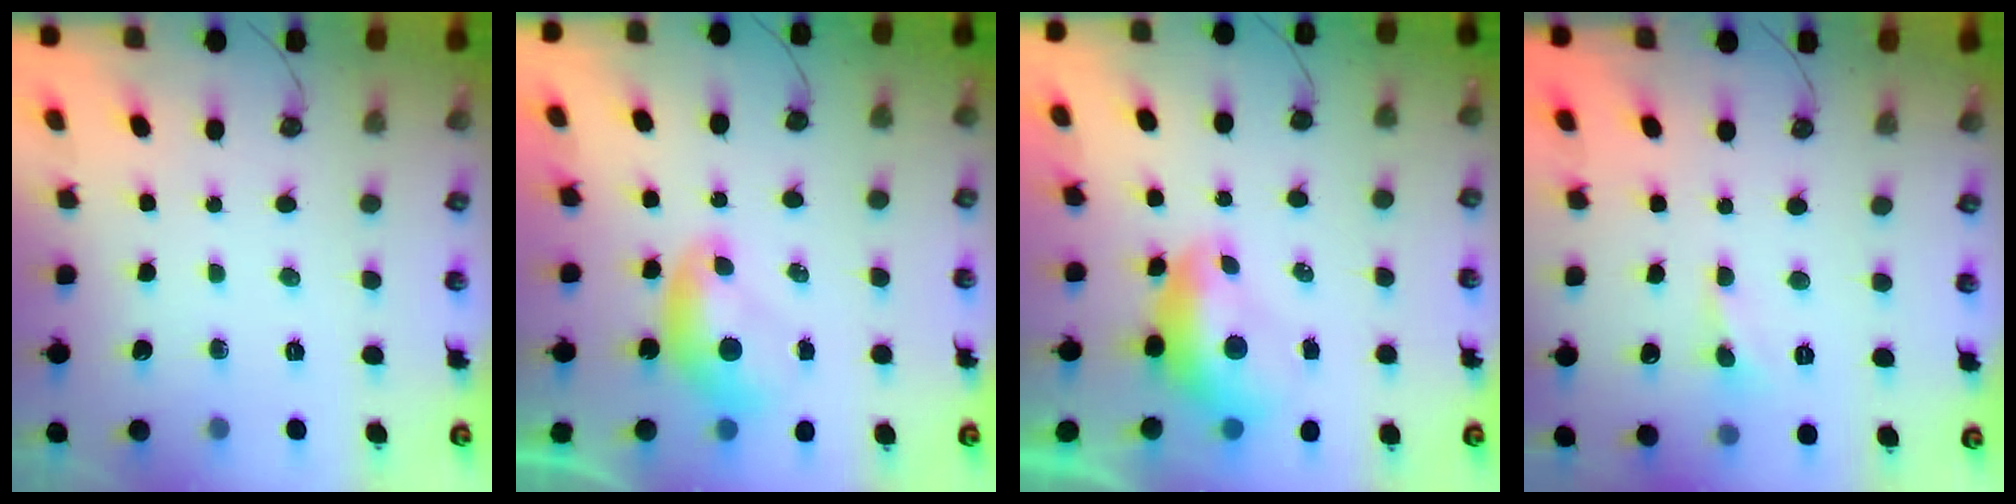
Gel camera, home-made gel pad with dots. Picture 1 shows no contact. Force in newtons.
{"total": 0.0}
{"total": 1.6, "press": 1.4, "slide": 0.7}
{"total": 0.0}